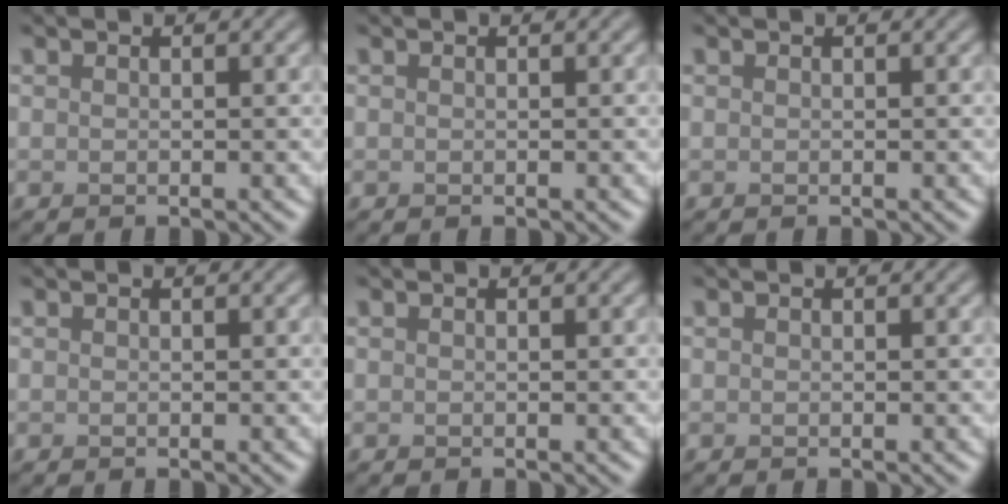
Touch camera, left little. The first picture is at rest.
{"total": 0.0}
{"total": 0.0}
{"total": 0.0}
{"total": 0.0}
{"total": 0.0}